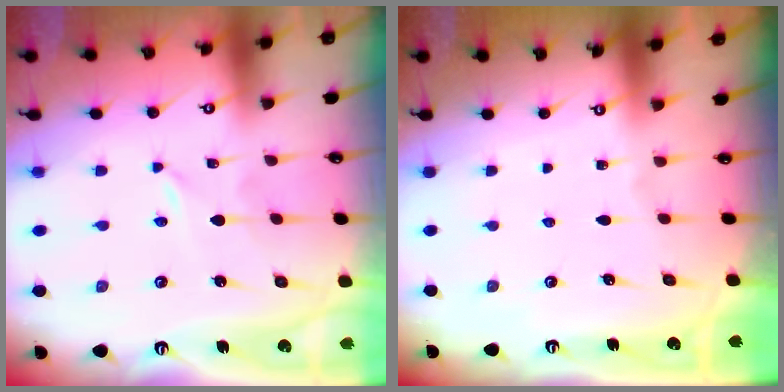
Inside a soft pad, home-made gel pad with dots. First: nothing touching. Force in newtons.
{"total": 0.0}